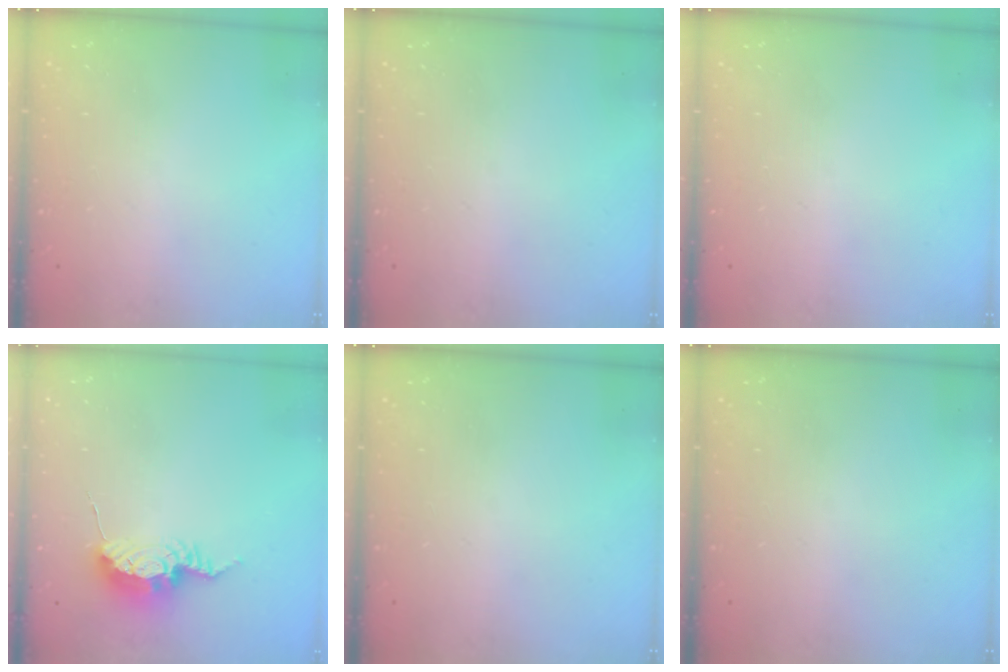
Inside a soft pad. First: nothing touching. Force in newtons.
{"total": 0.0}
{"total": 0.0}
{"total": 9.8, "press": 9.8, "slide": 0.4}
{"total": 0.0}
{"total": 0.0}